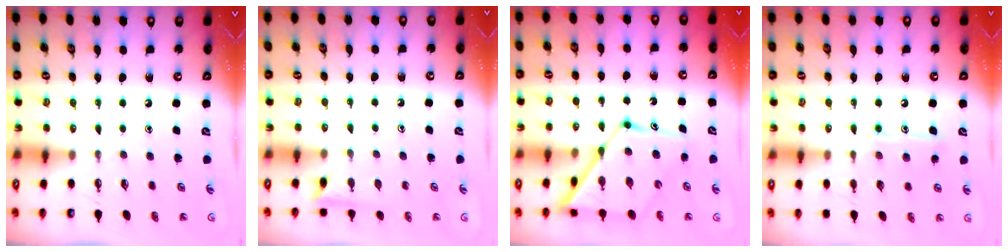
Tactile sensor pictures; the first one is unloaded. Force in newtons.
{"total": 4.1, "press": 4.1, "slide": 0.4}
{"total": 15.8, "press": 15.7, "slide": 1.4}
{"total": 10.8, "press": 10.8, "slide": 0.8}